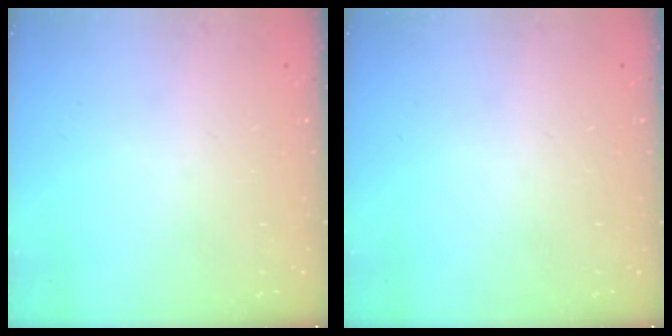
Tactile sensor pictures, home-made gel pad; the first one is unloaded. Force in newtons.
{"total": 0.0}